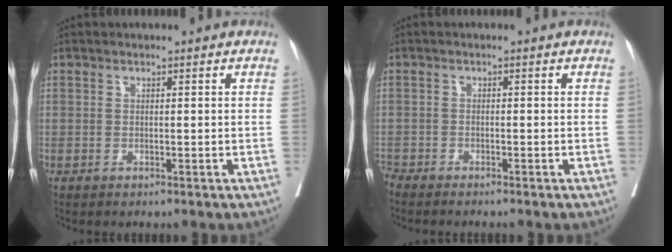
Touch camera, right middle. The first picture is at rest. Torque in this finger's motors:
{"motor_torque": [0.17, -0.23, 0.03, 0.01]}